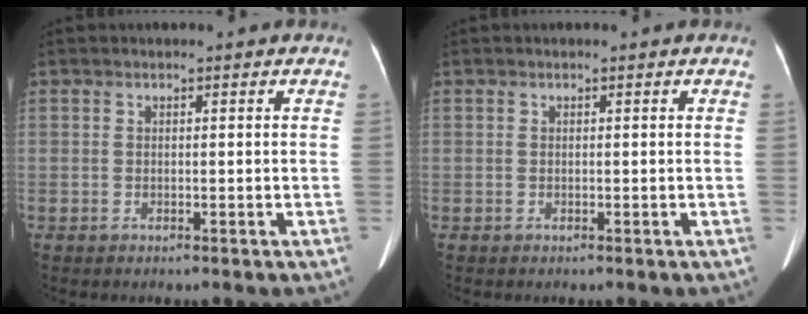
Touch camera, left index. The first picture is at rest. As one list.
[{"total": 0.0}]